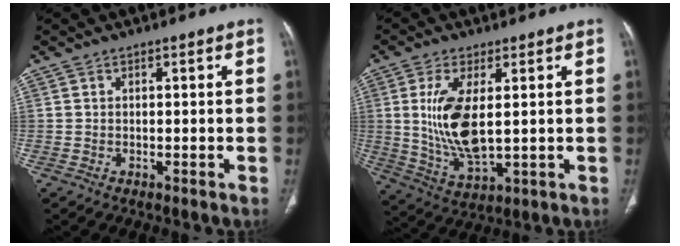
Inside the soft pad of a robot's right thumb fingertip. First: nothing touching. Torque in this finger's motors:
{"motor_torque": [-0.88, 1.06, 0.52, 0.81, 0.40]}